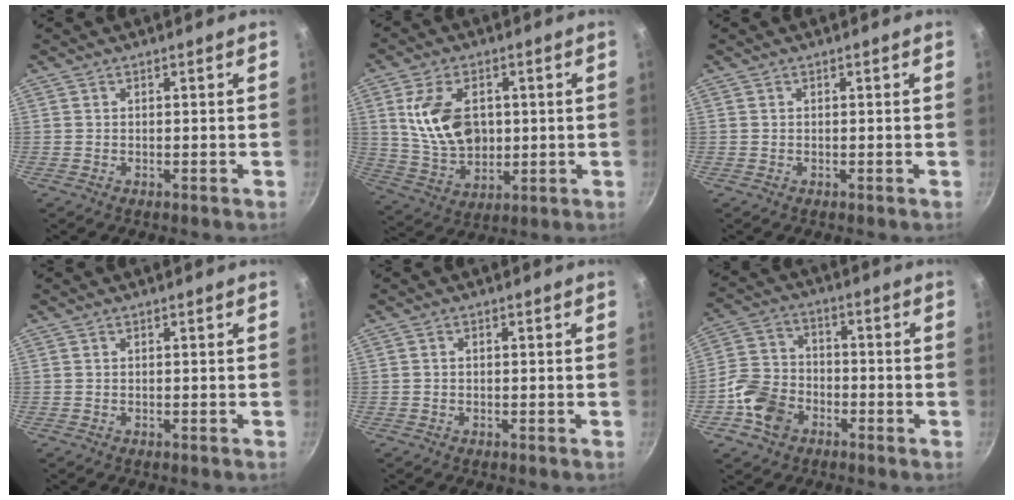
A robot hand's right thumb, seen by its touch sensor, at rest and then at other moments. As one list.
[{"total": 13.9, "force": [2.2, 9.3, 10.0], "torque": [-0.162, -0.016, 0.051]}, {"total": 0.0}, {"total": 0.0}, {"total": 0.6, "force": [-0.1, 0.5, 0.4], "torque": [-0.006, 0.005, 0.000]}, {"total": 10.2, "force": [-4.4, 7.6, 5.1], "torque": [-0.080, 0.033, -0.097]}]